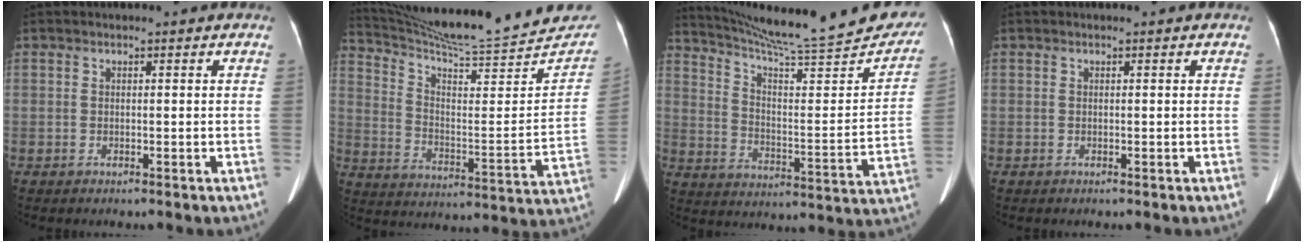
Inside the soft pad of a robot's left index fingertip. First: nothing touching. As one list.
[{"total": 24.6, "force": [23.1, 1.3, 8.3], "torque": [-0.132, -0.073, 0.324]}, {"total": 26.9, "force": [24.4, 2.0, 11.3], "torque": [-0.173, -0.069, 0.323]}, {"total": 0.0}]